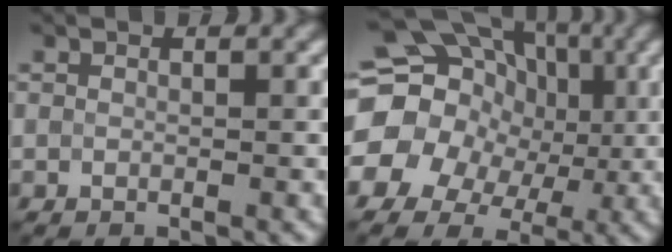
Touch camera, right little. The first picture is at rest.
{"total": 18.5, "force": [1.2, 16.3, 8.8], "torque": [-0.179, 0.026, -0.013]}